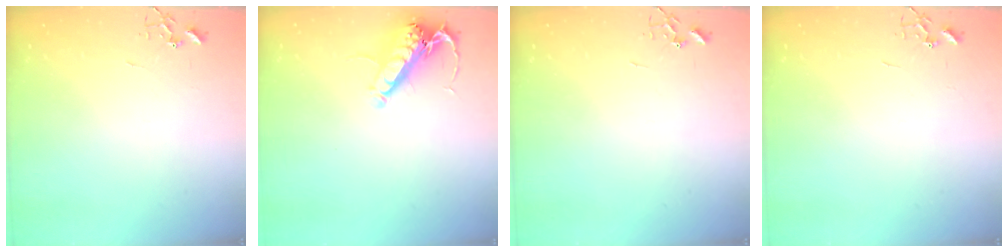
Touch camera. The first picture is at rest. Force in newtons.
{"total": 14.4, "press": 14.2, "slide": 2.0}
{"total": 0.0}
{"total": 0.0}